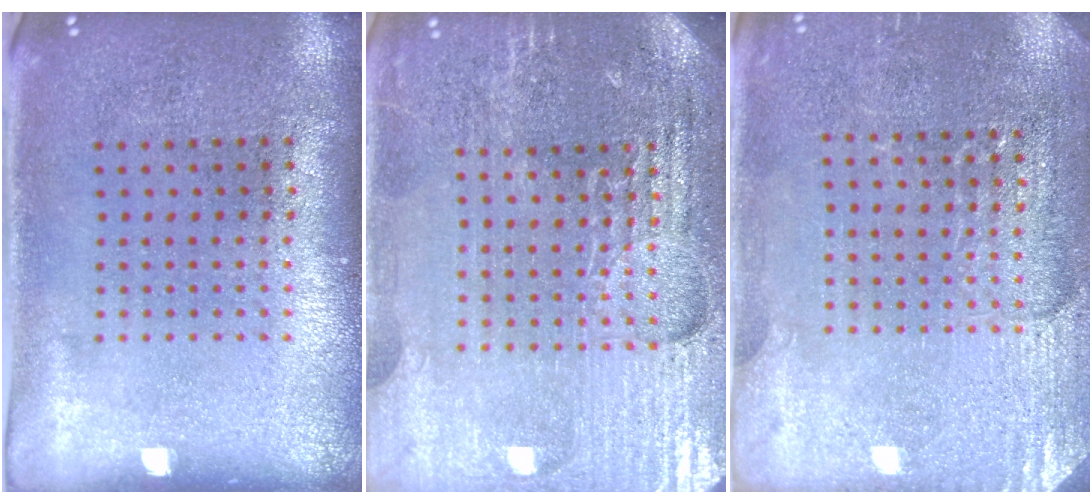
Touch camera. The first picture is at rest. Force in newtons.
{"total": 4.9, "press": 4.6, "slide": 1.7}
{"total": 2.9, "press": 2.9, "slide": 0.4}